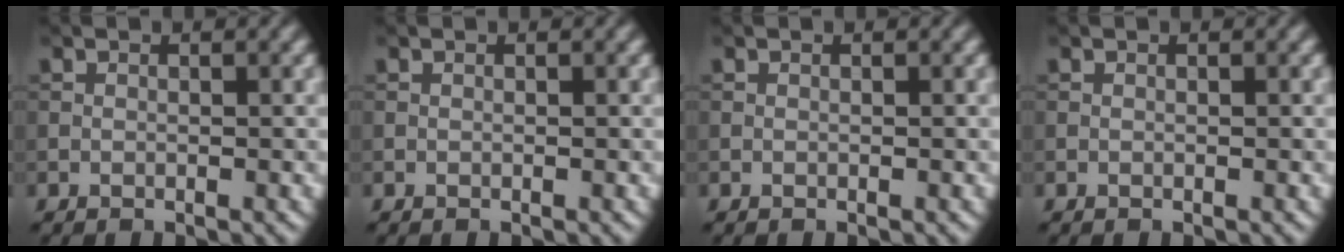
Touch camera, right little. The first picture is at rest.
{"total": 0.0}
{"total": 0.0}
{"total": 0.0}